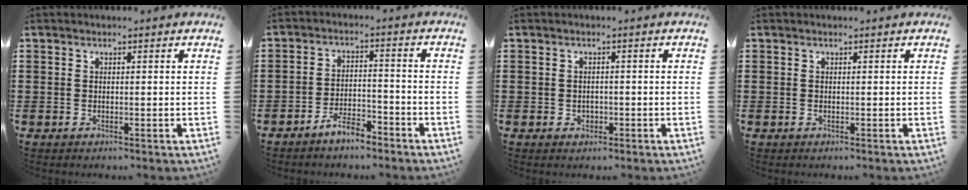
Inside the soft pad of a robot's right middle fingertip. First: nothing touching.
{"total": 4.9, "force": [-4.3, 1.2, 2.0], "torque": [-0.048, 0.007, -0.089]}
{"total": 1.1, "force": [-0.3, 0.9, 0.5], "torque": [-0.013, 0.001, -0.008]}
{"total": 0.0}